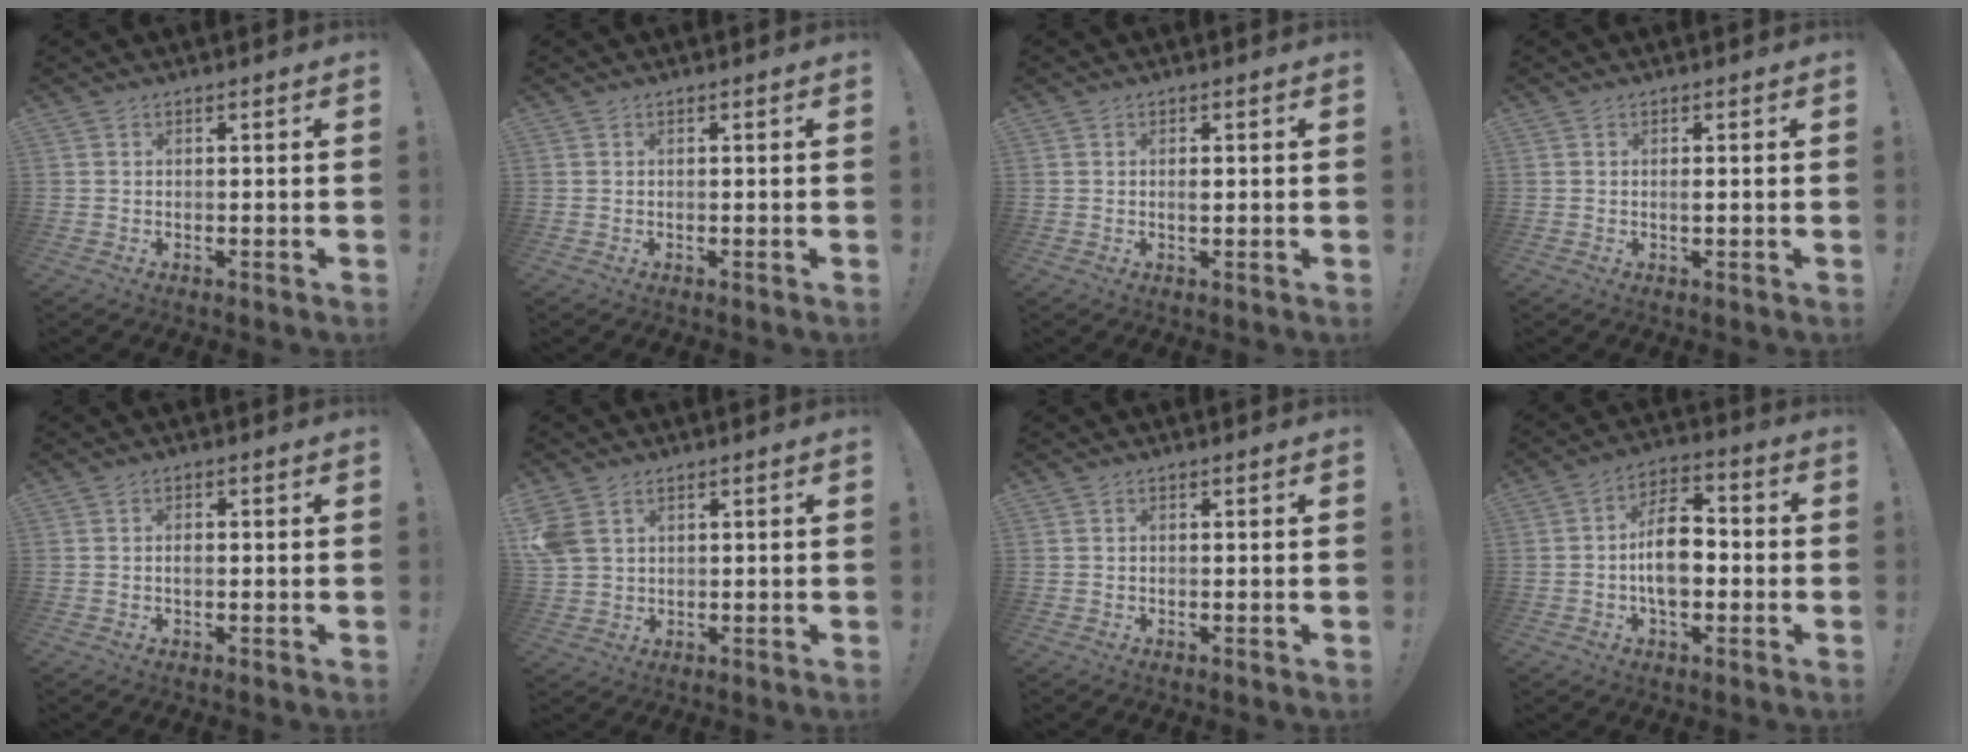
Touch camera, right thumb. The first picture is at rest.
{"total": 0.0}
{"total": 1.1, "force": [0.0, 0.4, 1.1], "torque": [-0.014, -0.002, -0.003]}
{"total": 0.9, "force": [-0.2, 0.1, 0.8], "torque": [-0.009, -0.004, -0.006]}
{"total": 1.4, "force": [-0.4, 0.8, 1.1], "torque": [-0.028, 0.006, -0.007]}
{"total": 5.7, "force": [2.5, 4.0, 3.2], "torque": [-0.057, -0.006, 0.053]}
{"total": 0.0}
{"total": 12.6, "force": [-2.0, 7.7, 9.7], "torque": [-0.171, 0.018, -0.037]}